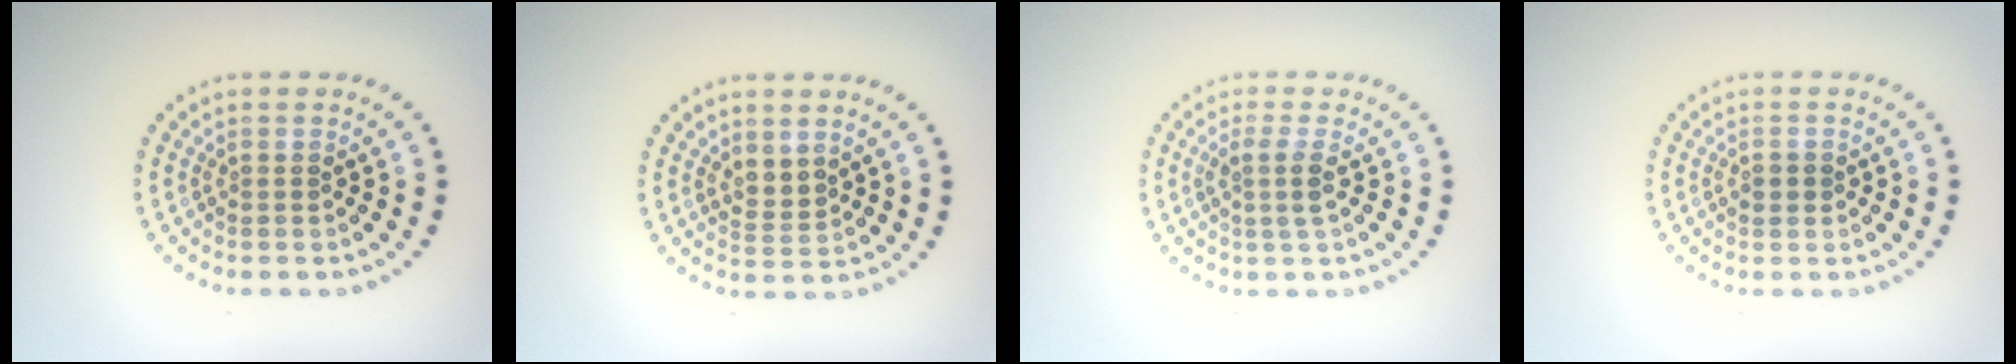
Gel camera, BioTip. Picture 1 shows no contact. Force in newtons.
{"total": 1.7, "press": 1.4, "slide": 1.0}
{"total": 1.9, "press": 1.6, "slide": 1.1}
{"total": 1.7, "press": 1.6, "slide": 0.2}